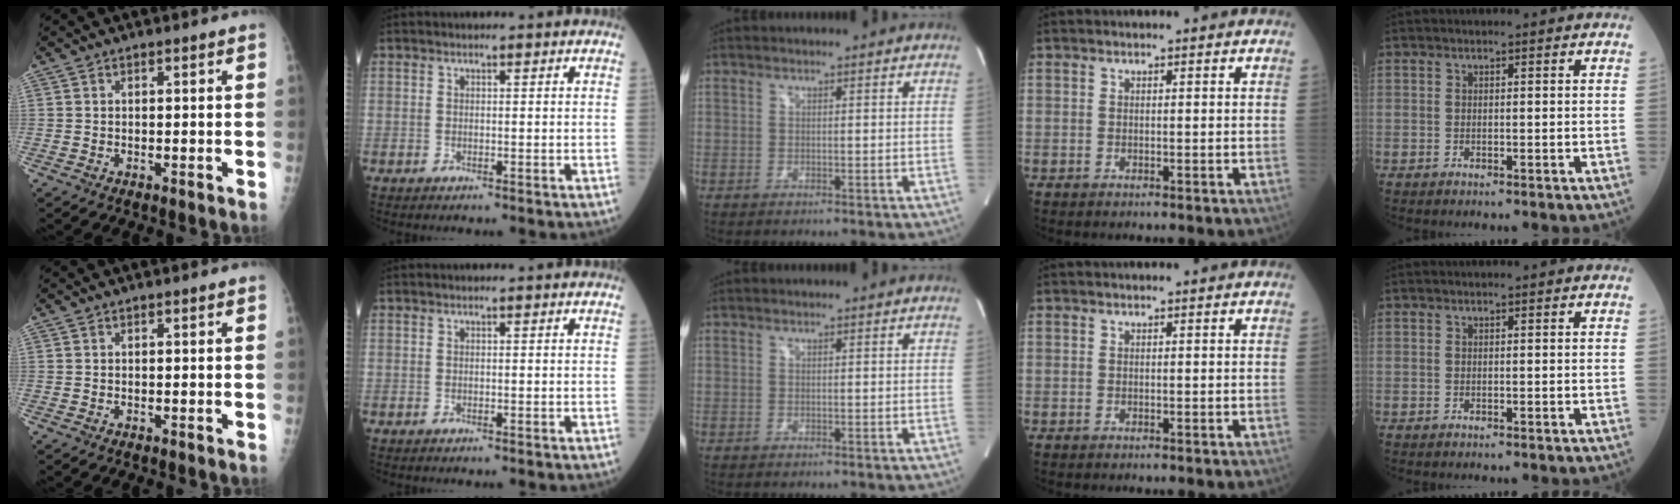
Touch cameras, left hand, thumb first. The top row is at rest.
{}